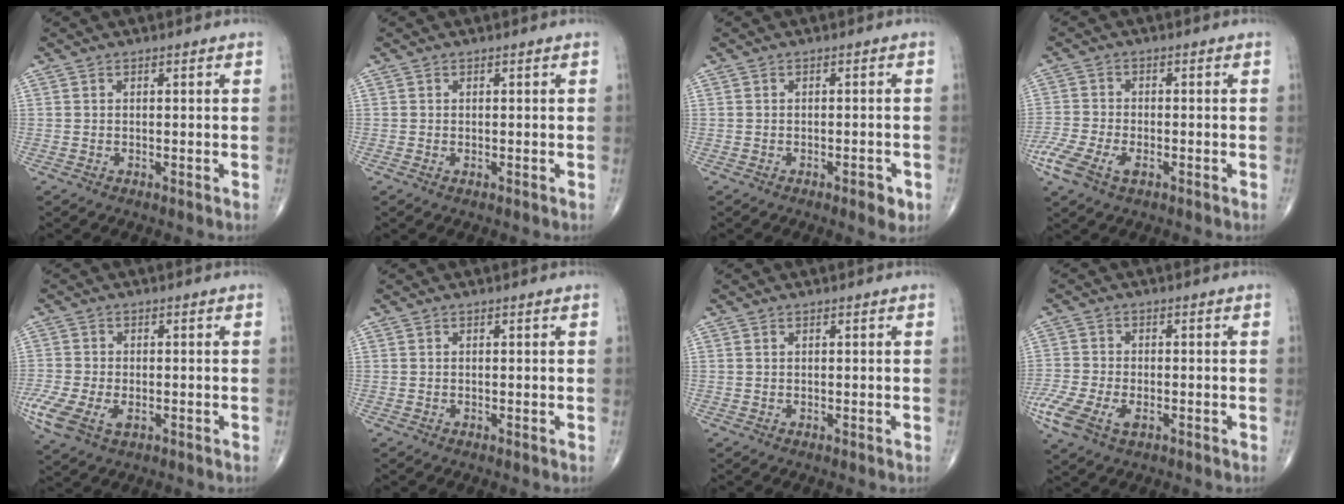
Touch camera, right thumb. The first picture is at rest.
{"total": 0.0}
{"total": 2.8, "force": [-1.4, 1.1, 2.2], "torque": [-0.022, 0.002, -0.016]}
{"total": 7.0, "force": [-3.6, 3.3, 5.0], "torque": [-0.123, 0.005, -0.071]}
{"total": 9.0, "force": [-3.4, 5.3, 6.4], "torque": [-0.156, -0.005, -0.062]}
{"total": 0.0}
{"total": 0.0}
{"total": 8.7, "force": [-3.9, 4.6, 6.2], "torque": [-0.150, 0.001, -0.076]}